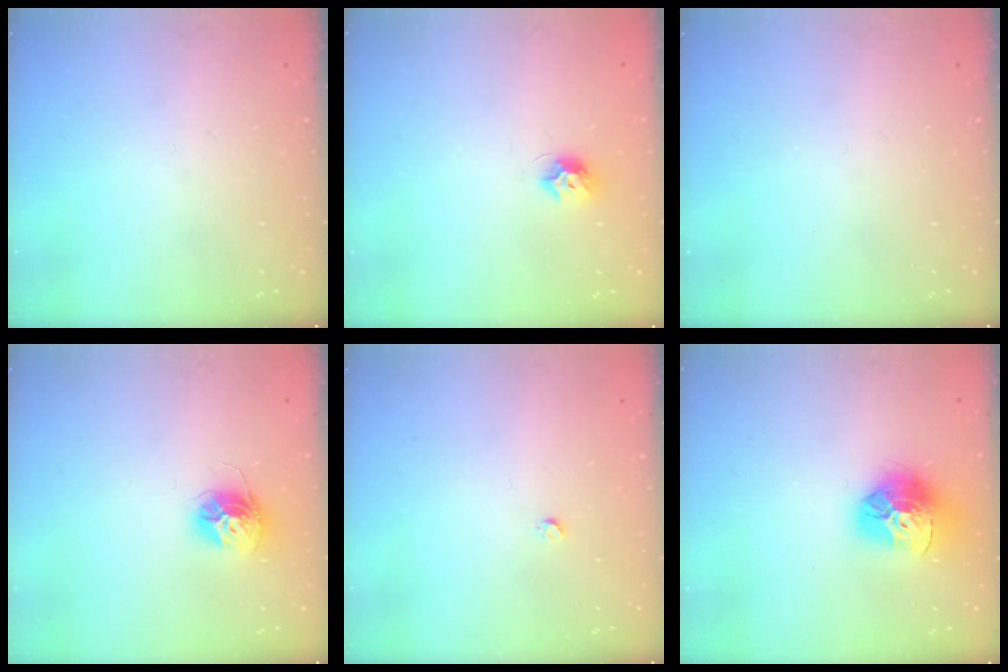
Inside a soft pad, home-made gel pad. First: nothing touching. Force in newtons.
{"total": 7.1, "press": 7.1, "slide": 0.5}
{"total": 0.0}
{"total": 11.4, "press": 11.3, "slide": 0.8}
{"total": 2.4, "press": 2.4, "slide": 0.3}
{"total": 15.9, "press": 15.9, "slide": 1.6}